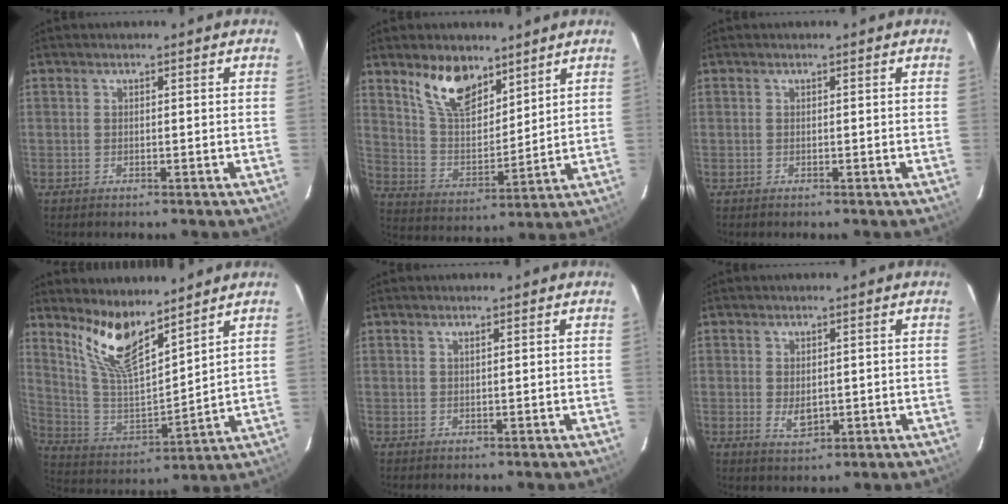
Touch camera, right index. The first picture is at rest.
{"total": 12.4, "force": [8.5, 5.8, 6.8], "torque": [-0.128, 0.005, 0.166]}
{"total": 0.0}
{"total": 12.8, "force": [9.5, 3.5, 7.8], "torque": [-0.158, -0.011, 0.196]}
{"total": 0.5, "force": [0.4, -0.1, 0.3], "torque": [-0.005, 0.002, 0.007]}
{"total": 3.5, "force": [-0.2, 2.3, 2.6], "torque": [-0.045, -0.006, 0.003]}